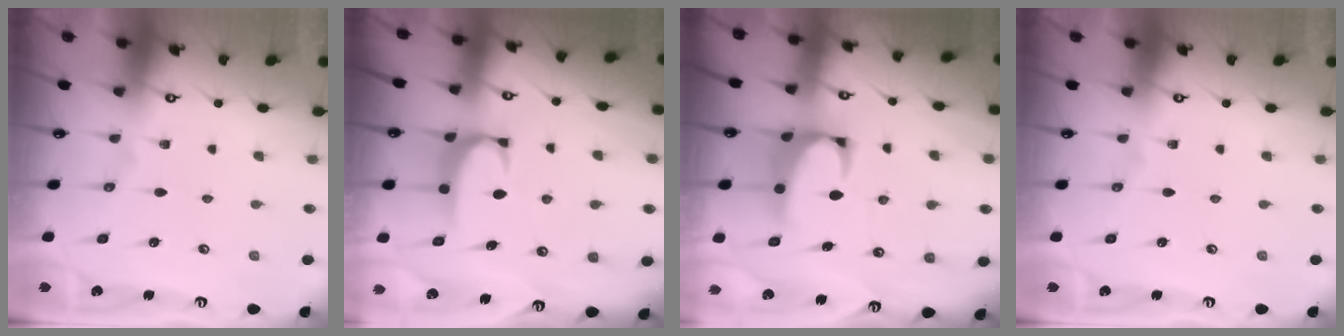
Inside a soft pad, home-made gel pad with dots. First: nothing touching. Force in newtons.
{"total": 1.8, "press": 1.8, "slide": 0.5}
{"total": 3.7, "press": 3.6, "slide": 1.0}
{"total": 0.0}